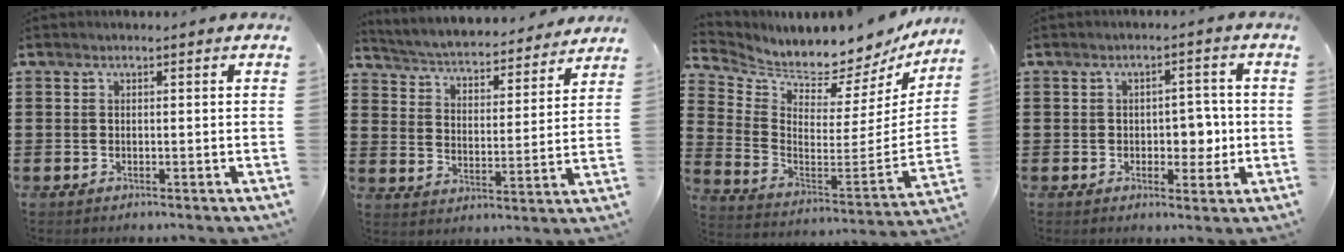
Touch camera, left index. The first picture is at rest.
{"total": 3.8, "force": [3.7, -0.2, 0.7], "torque": [-0.035, -0.038, 0.055]}
{"total": 5.4, "force": [5.4, 0.3, 0.1], "torque": [-0.035, -0.076, 0.083]}
{"total": 4.8, "force": [-0.4, 2.9, 3.8], "torque": [-0.058, 0.001, -0.014]}